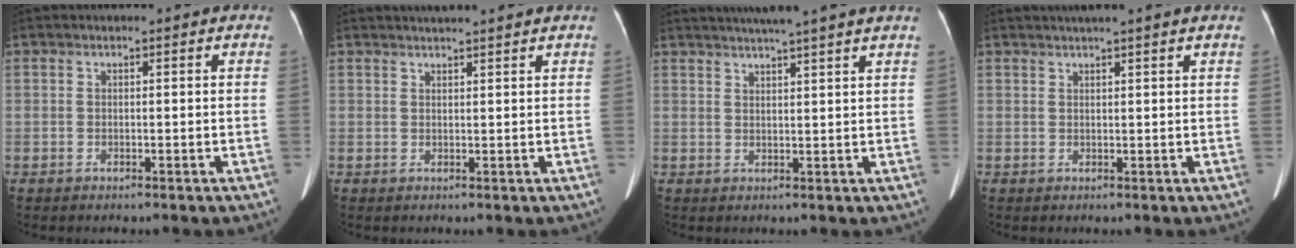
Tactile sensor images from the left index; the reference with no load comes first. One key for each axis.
{"total": 4.7, "fx": 4.3, "fy": -0.5, "fz": 1.8, "tx": -0.021, "ty": 0.026, "tz": 0.057}
{"total": 9.9, "fx": 8.4, "fy": -1.3, "fz": 5.1, "tx": -0.076, "ty": 0.022, "tz": 0.105}
{"total": 4.8, "fx": 4.0, "fy": -0.8, "fz": 2.5, "tx": -0.031, "ty": 0.026, "tz": 0.057}